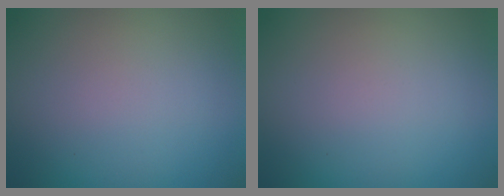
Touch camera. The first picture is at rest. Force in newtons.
{"total": 0.0}